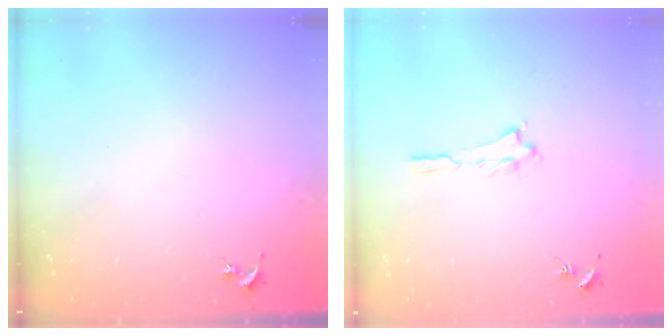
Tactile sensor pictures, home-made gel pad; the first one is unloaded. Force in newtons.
{"total": 1.2, "press": 1.2, "slide": 0.3}